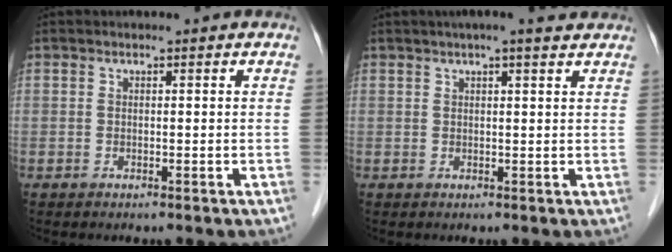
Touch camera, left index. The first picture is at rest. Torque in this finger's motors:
{"motor_torque": [0.61, -0.59, 0.22, 0.01]}